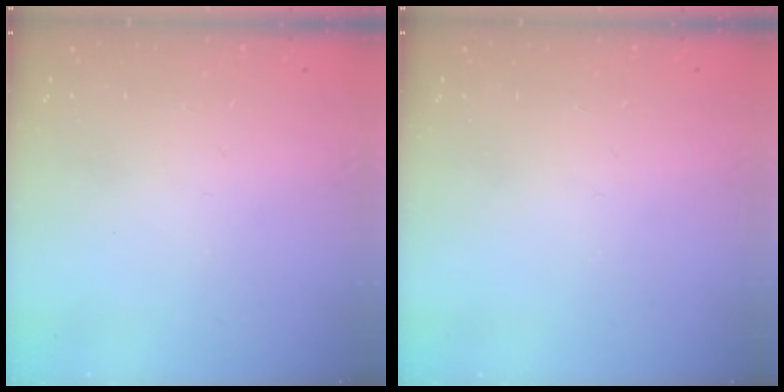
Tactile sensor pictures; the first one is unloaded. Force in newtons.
{"total": 0.0}